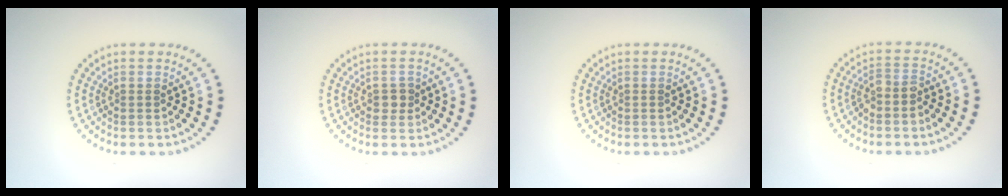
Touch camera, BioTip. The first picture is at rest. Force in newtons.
{"total": 1.3, "press": 1.2, "slide": 0.5}
{"total": 0.0}
{"total": 1.7, "press": 1.5, "slide": 0.8}